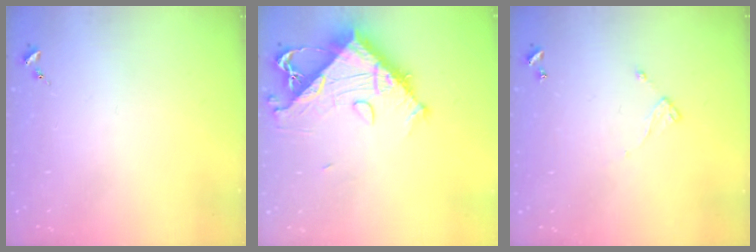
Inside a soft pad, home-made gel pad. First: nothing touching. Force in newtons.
{"total": 13.1, "press": 13.0, "slide": 1.5}
{"total": 5.8, "press": 5.8, "slide": 0.5}